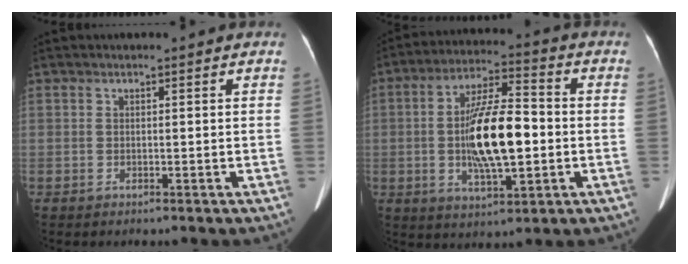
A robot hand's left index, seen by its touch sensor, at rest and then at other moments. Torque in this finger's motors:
{"motor_torque": [2.07, 0.06, 0.80, 0.08]}